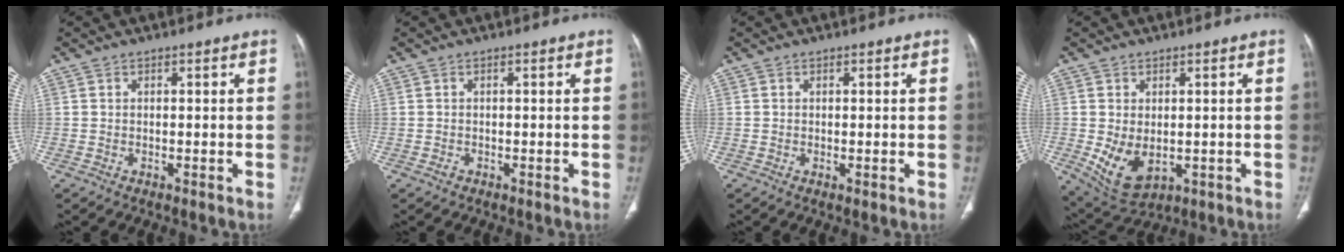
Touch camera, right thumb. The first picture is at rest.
{"total": 0.6, "force": [-0.3, 0.5, 0.3], "torque": [-0.003, 0.001, -0.005]}
{"total": 0.6, "force": [0.0, 0.1, 0.5], "torque": [-0.013, -0.004, 0.001]}
{"total": 8.1, "force": [-1.1, 5.2, 6.1], "torque": [-0.104, -0.013, 0.004]}